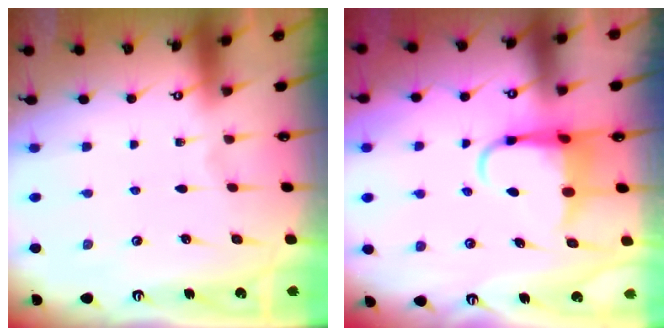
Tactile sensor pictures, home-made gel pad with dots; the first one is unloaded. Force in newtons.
{"total": 6.4, "press": 6.4, "slide": 0.8}